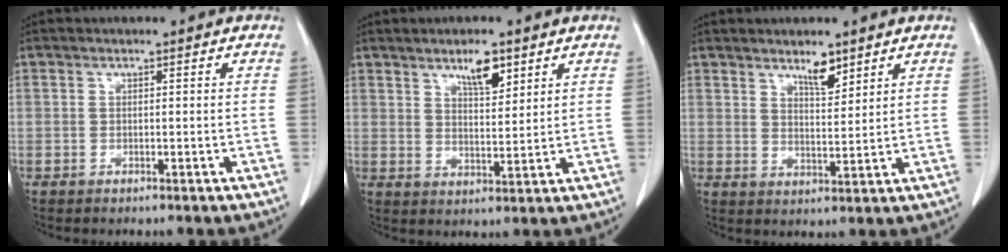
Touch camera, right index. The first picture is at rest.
{"total": 5.1, "force": [3.3, 1.5, 3.6], "torque": [-0.065, -0.002, 0.058]}
{"total": 3.9, "force": [3.0, 1.0, 2.3], "torque": [-0.041, -0.006, 0.053]}